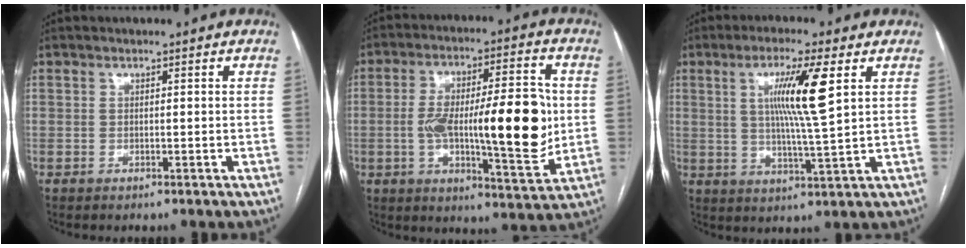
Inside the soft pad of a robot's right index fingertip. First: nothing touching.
{"total": 19.3, "force": [-0.5, 4.6, 18.8], "torque": [-0.301, 0.011, 0.000]}
{"total": 9.8, "force": [3.0, -0.5, 9.3], "torque": [-0.167, -0.004, 0.053]}